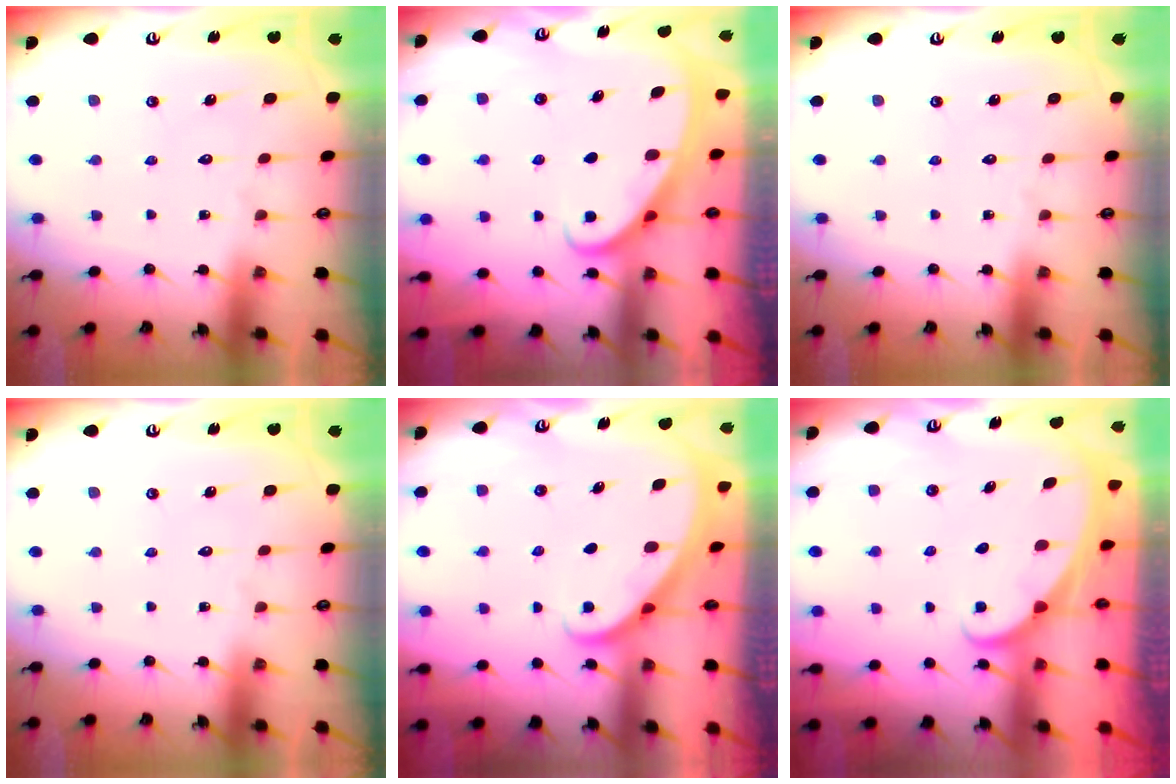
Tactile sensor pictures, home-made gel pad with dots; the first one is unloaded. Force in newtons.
{"total": 2.4, "press": 2.4, "slide": 0.4}
{"total": 0.0}
{"total": 0.0}
{"total": 1.9, "press": 1.9, "slide": 0.0}
{"total": 1.7, "press": 1.7, "slide": 0.1}